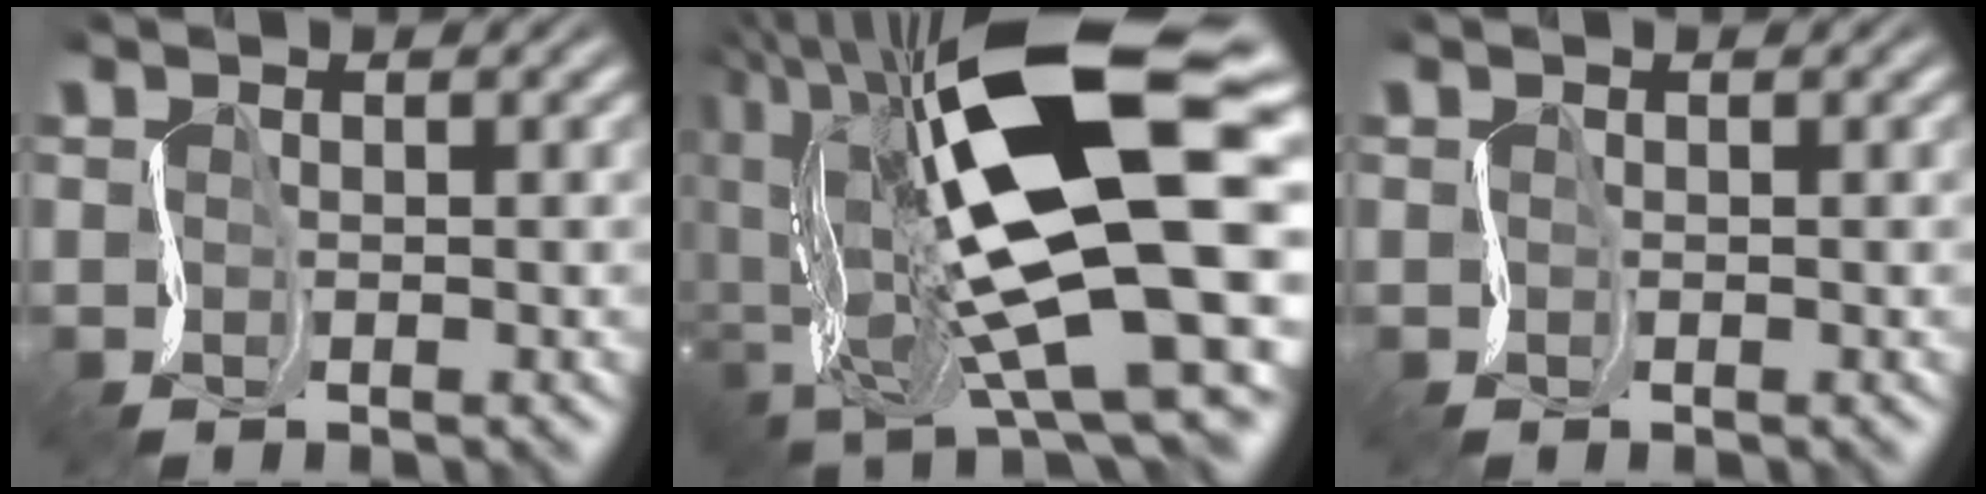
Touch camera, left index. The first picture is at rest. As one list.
[{"total": 19.4, "force": [1.9, 8.1, 17.5], "torque": [-0.316, -0.011, 0.038]}, {"total": 0.0}]